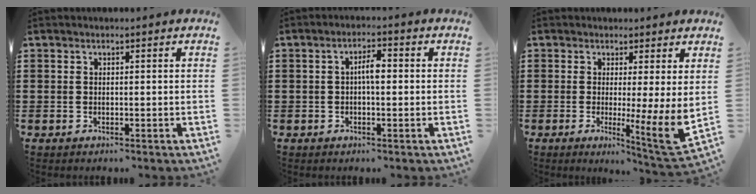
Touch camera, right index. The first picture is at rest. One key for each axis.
{"total": 3.2, "fx": -0.1, "fy": 1.0, "fz": 3.1, "tx": -0.058, "ty": 0.005, "tz": -0.004}
{"total": 6.5, "fx": 1.5, "fy": 0.7, "fz": 6.2, "tx": -0.096, "ty": -0.038, "tz": 0.030}